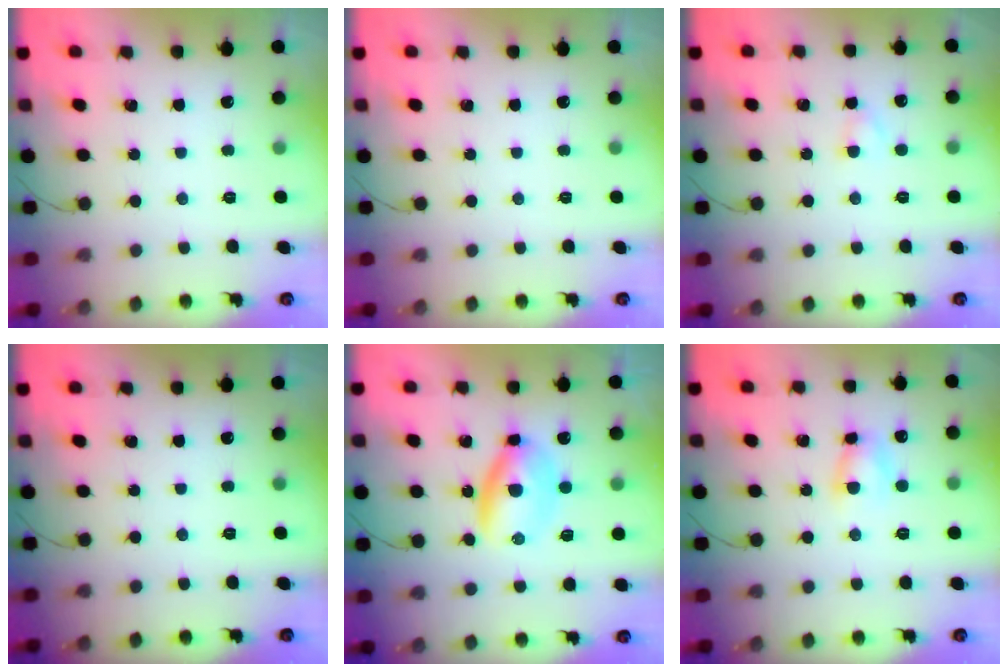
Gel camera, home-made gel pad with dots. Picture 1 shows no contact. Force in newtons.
{"total": 0.0}
{"total": 2.7, "press": 2.5, "slide": 1.1}
{"total": 0.0}
{"total": 6.1, "press": 6.0, "slide": 1.2}
{"total": 4.8, "press": 4.8, "slide": 0.3}